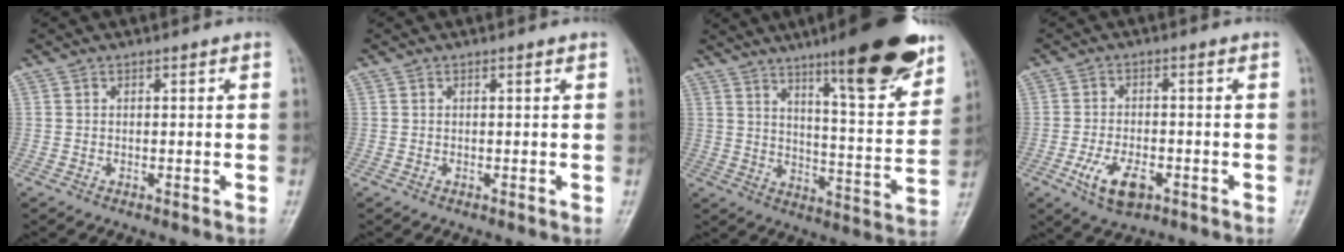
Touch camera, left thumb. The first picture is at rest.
{"total": 0.0}
{"total": 19.7, "force": [12.7, 3.5, 14.6], "torque": [-0.173, -0.068, 0.190]}
{"total": 6.9, "force": [-2.9, 3.5, 5.1], "torque": [-0.097, 0.007, -0.047]}